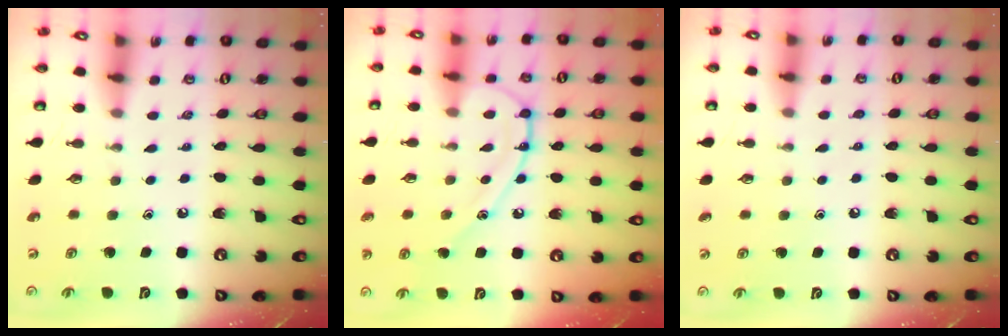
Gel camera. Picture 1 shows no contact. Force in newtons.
{"total": 10.8, "press": 10.8, "slide": 0.4}
{"total": 4.0, "press": 3.9, "slide": 0.6}